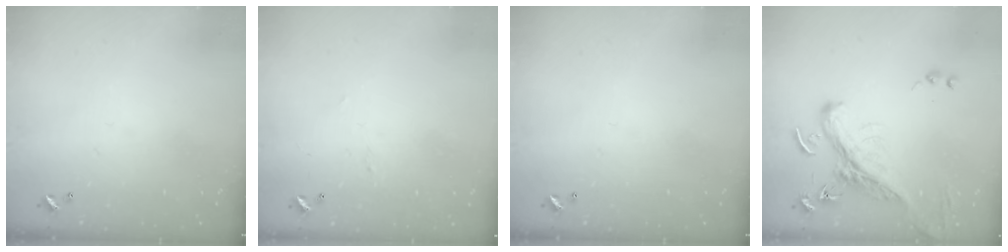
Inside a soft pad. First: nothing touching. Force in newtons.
{"total": 0.9, "press": 0.7, "slide": 0.5}
{"total": 0.0}
{"total": 2.9, "press": 2.4, "slide": 1.7}